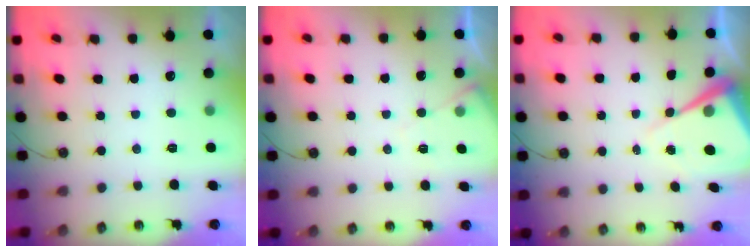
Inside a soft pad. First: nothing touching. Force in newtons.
{"total": 5.6, "press": 5.6, "slide": 0.9}
{"total": 9.5, "press": 9.5, "slide": 0.7}